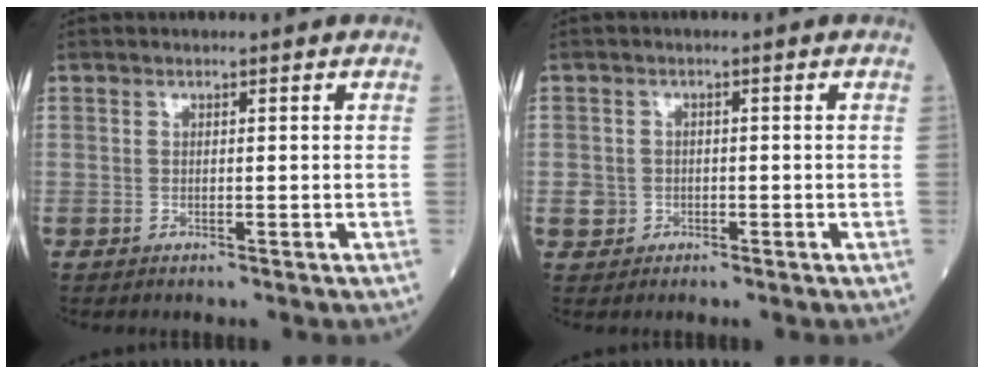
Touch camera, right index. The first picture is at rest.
{"total": 1.9, "force": [-0.6, 1.8, 0.3], "torque": [-0.003, 0.006, -0.009]}